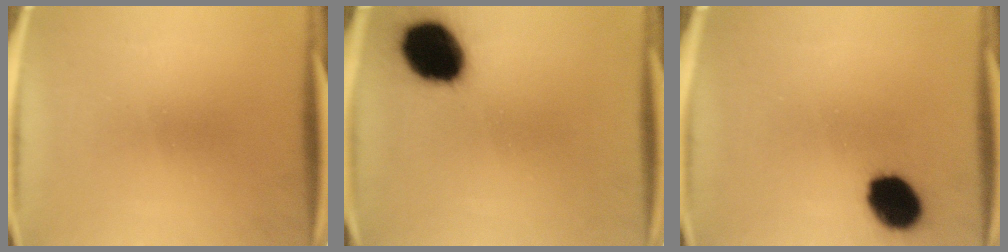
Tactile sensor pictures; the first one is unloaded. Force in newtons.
{"total": 16.8}
{"total": 10.9}